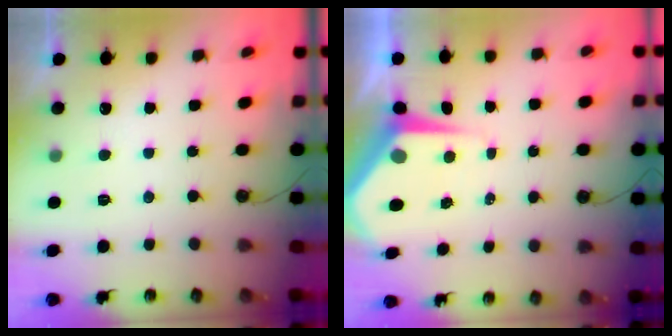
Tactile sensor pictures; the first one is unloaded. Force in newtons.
{"total": 6.2, "press": 6.2, "slide": 0.5}